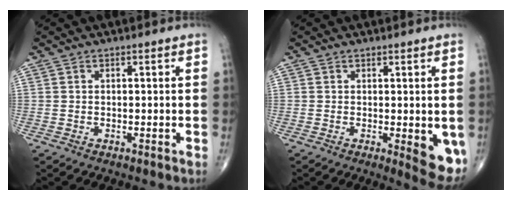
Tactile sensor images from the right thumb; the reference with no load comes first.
{"total": 6.4, "force": [-1.0, 2.2, 5.9], "torque": [-0.062, -0.015, -0.009]}